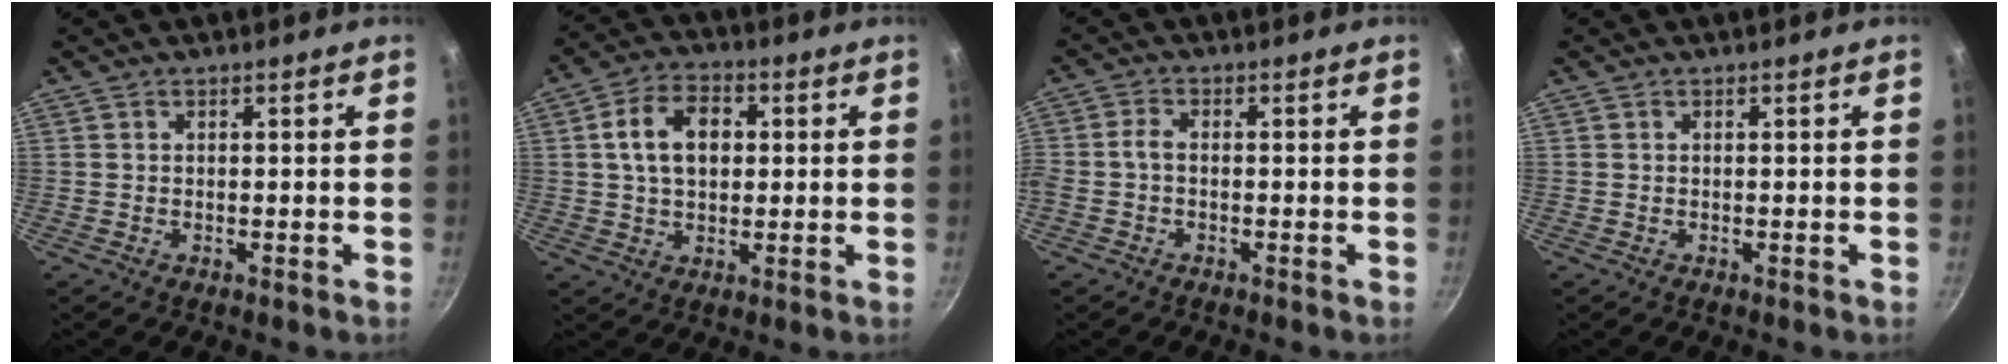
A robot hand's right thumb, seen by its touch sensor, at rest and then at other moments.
{"total": 10.1, "force": [1.7, 7.0, 7.1], "torque": [-0.099, 0.015, 0.020]}
{"total": 2.7, "force": [-0.9, 1.6, 2.0], "torque": [-0.049, 0.014, -0.027]}
{"total": 0.0}